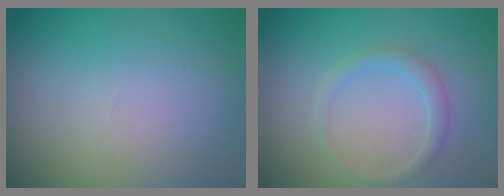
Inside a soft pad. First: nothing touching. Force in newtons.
{"total": 1.5, "press": 1.5, "slide": 0.1}